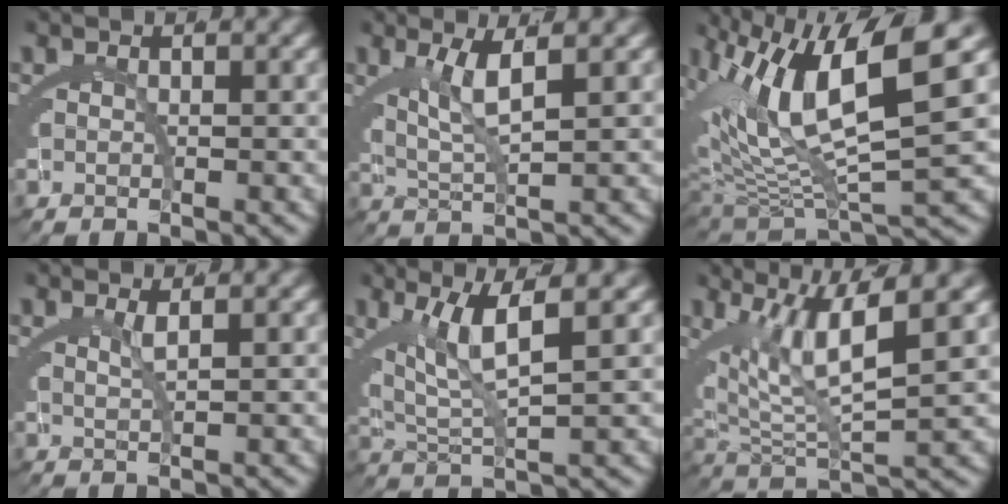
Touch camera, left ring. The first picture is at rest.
{"total": 3.6, "force": [1.3, 1.2, 3.2], "torque": [-0.059, -0.008, 0.031]}
{"total": 12.2, "force": [1.8, 6.8, 10.0], "torque": [-0.189, -0.016, 0.038]}
{"total": 1.3, "force": [0.8, -0.5, 0.8], "torque": [-0.012, -0.007, 0.019]}
{"total": 6.2, "force": [2.2, 2.9, 5.1], "torque": [-0.094, -0.005, 0.043]}
{"total": 6.8, "force": [2.3, 2.7, 5.8], "torque": [-0.098, -0.001, 0.043]}